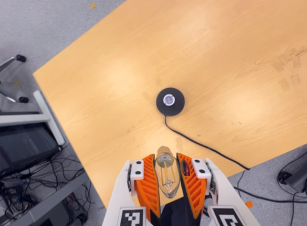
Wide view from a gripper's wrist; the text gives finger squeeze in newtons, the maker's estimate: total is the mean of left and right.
{"total": 20.7, "left": 22.5, "right": 18.9}